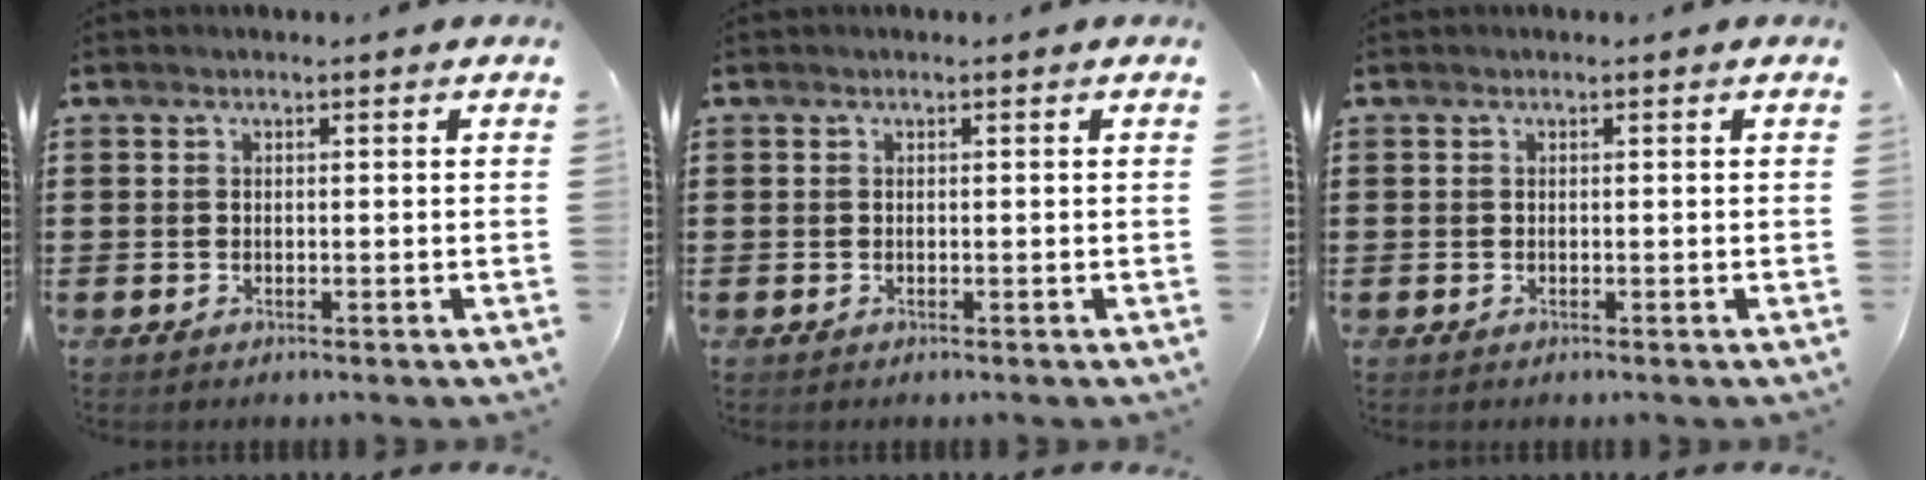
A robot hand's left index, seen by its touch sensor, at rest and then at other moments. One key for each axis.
{"total": 0.0}
{"total": 0.0}